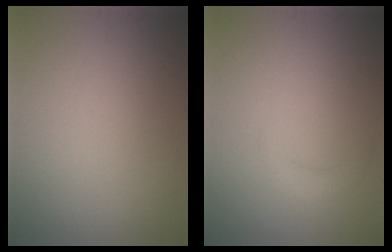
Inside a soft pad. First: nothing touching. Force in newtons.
{"total": 1.3, "press": 1.3, "slide": 0.0}